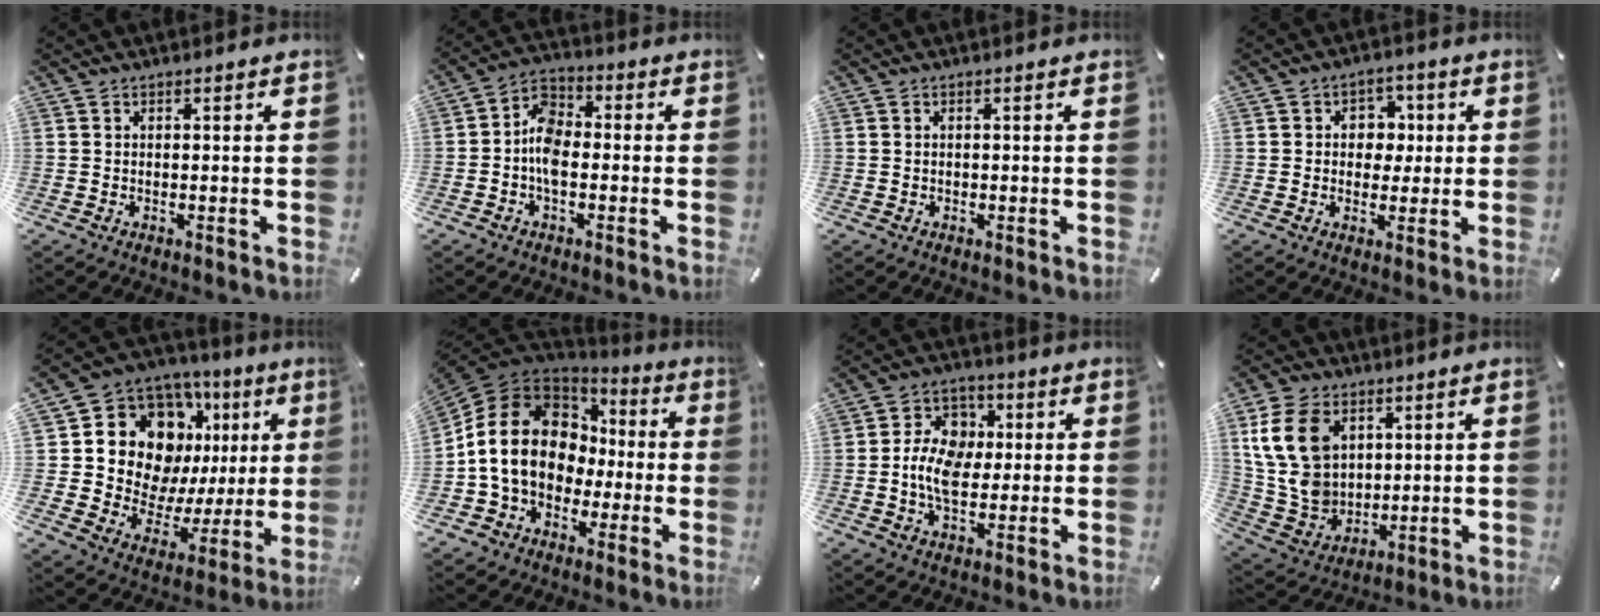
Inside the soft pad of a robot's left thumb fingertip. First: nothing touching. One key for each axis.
{"total": 7.4, "fx": -2.1, "fy": 4.7, "fz": 5.3, "tx": -0.107, "ty": 0.019, "tz": -0.038}
{"total": 0.0}
{"total": 6.6, "fx": 0.5, "fy": 5.8, "fz": 3.1, "tx": -0.040, "ty": 0.007, "tz": 0.004}
{"total": 17.9, "fx": 8.2, "fy": 12.7, "fz": 9.4, "tx": -0.165, "ty": -0.061, "tz": 0.163}
{"total": 16.2, "fx": -0.8, "fy": 13.7, "fz": 8.6, "tx": -0.184, "ty": 0.009, "tz": -0.013}
{"total": 10.4, "fx": -0.4, "fy": 7.8, "fz": 6.8, "tx": -0.134, "ty": 0.013, "tz": -0.008}
{"total": 15.0, "fx": 5.3, "fy": 11.6, "fz": 7.9, "tx": -0.190, "ty": -0.010, "tz": 0.102}